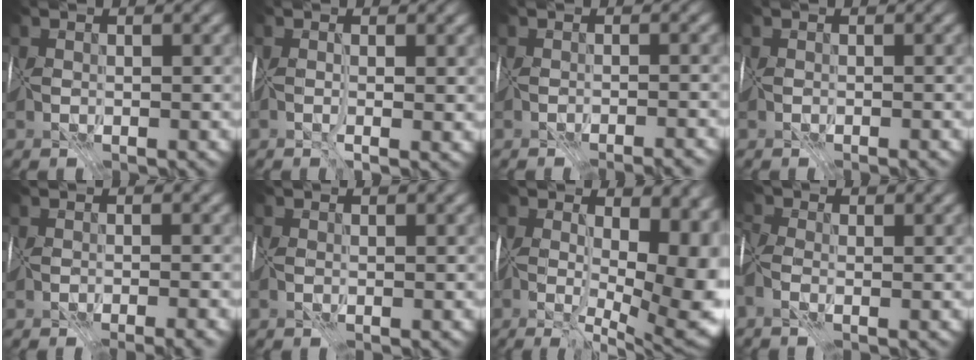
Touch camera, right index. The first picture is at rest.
{"total": 2.1, "force": [0.0, 0.4, 2.1], "torque": [-0.036, -0.006, 0.003]}
{"total": 3.6, "force": [-3.5, 0.1, 0.9], "torque": [0.010, 0.002, -0.037]}
{"total": 0.8, "force": [-0.8, -0.2, 0.2], "torque": [0.015, 0.001, -0.011]}
{"total": 4.9, "force": [-4.0, 1.0, 2.6], "torque": [-0.017, -0.009, -0.038]}
{"total": 1.2, "force": [-1.1, 0.2, 0.6], "torque": [0.005, 0.002, -0.015]}
{"total": 16.9, "force": [0.2, 8.4, 14.7], "torque": [-0.187, -0.017, 0.050]}
{"total": 3.0, "force": [-1.5, 1.5, 2.2], "torque": [-0.047, 0.007, -0.026]}